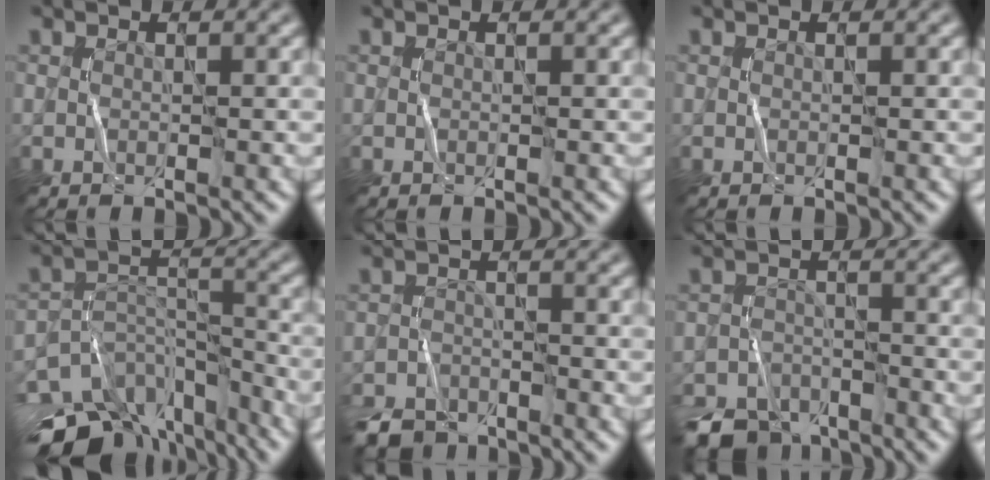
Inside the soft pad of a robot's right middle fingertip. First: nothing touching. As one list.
[{"total": 0.0}, {"total": 0.0}, {"total": 14.0, "force": [-11.0, 6.8, 5.4], "torque": [-0.097, -0.005, -0.154]}, {"total": 3.9, "force": [-3.4, 1.7, 0.9], "torque": [-0.016, -0.007, -0.071]}, {"total": 5.9, "force": [-4.9, 2.8, 1.7], "torque": [-0.030, -0.013, -0.096]}]